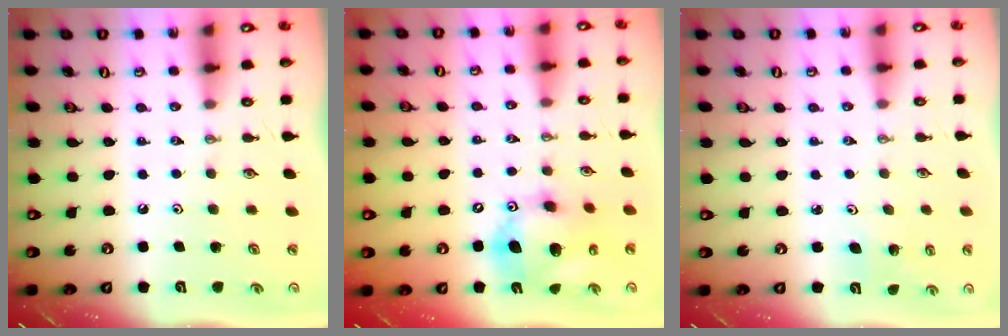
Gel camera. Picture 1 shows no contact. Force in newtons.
{"total": 14.0, "press": 13.8, "slide": 2.5}
{"total": 2.4, "press": 2.2, "slide": 1.0}